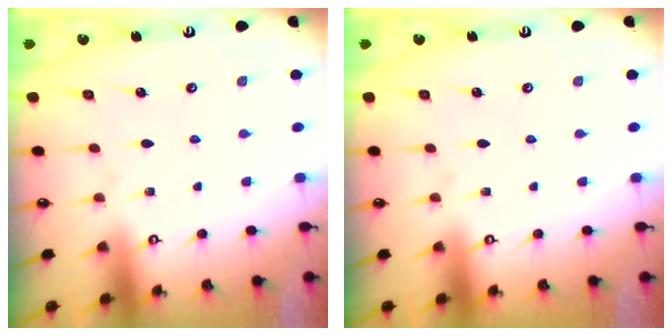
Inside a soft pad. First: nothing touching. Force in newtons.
{"total": 0.0}